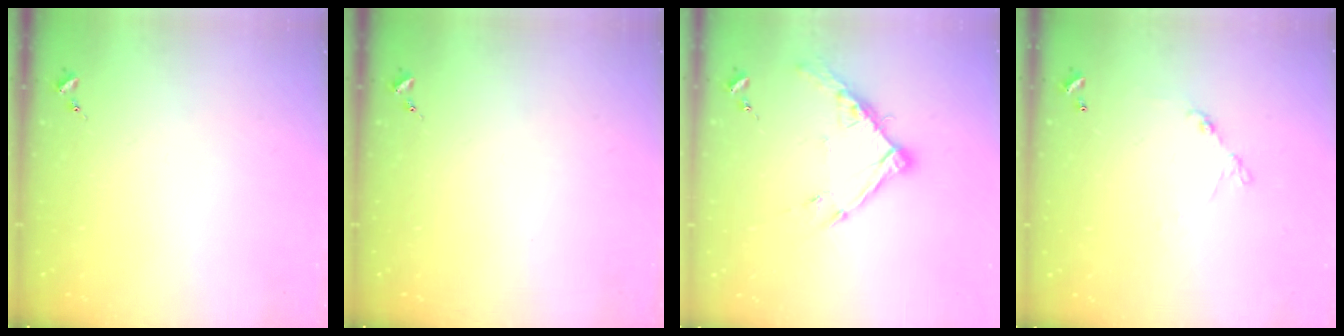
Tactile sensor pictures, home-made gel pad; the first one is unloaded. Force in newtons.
{"total": 0.0}
{"total": 12.4, "press": 12.3, "slide": 1.0}
{"total": 6.8, "press": 6.8, "slide": 0.5}